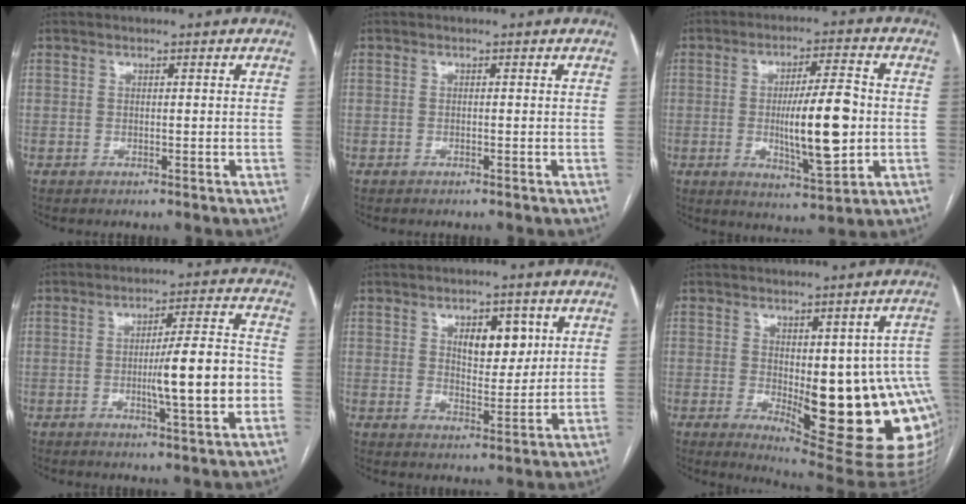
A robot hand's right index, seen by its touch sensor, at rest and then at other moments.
{"total": 0.0}
{"total": 10.7, "force": [-0.8, 2.0, 10.5], "torque": [-0.173, -0.005, -0.009]}
{"total": 10.6, "force": [-2.3, 0.5, 10.4], "torque": [-0.157, 0.004, -0.035]}
{"total": 6.5, "force": [2.5, 3.1, 5.1], "torque": [-0.078, 0.001, 0.045]}
{"total": 19.4, "force": [-3.5, 5.9, 18.1], "torque": [-0.145, 0.004, -0.020]}